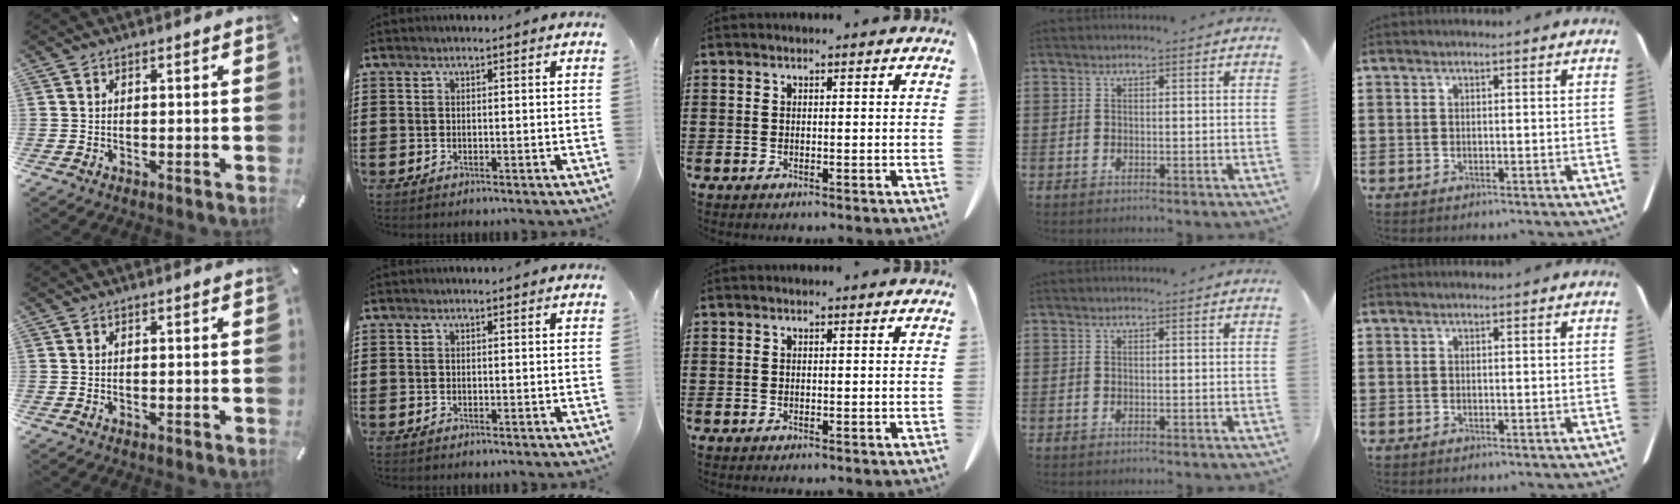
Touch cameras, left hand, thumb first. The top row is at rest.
{}